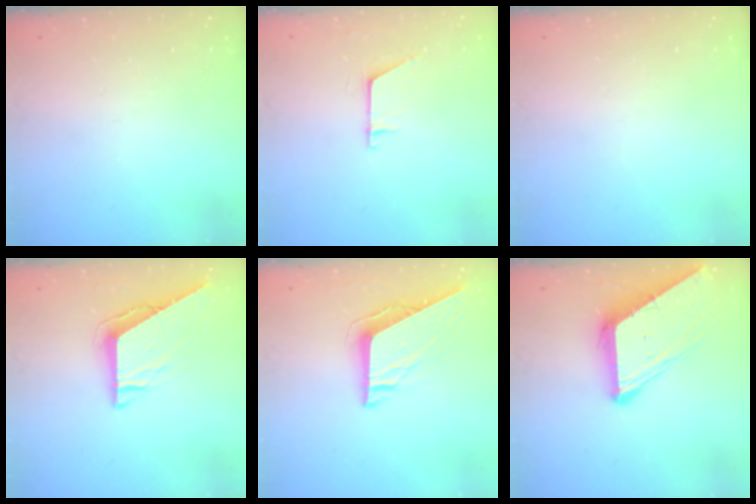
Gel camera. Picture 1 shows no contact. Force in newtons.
{"total": 6.1, "press": 6.1, "slide": 0.5}
{"total": 0.0}
{"total": 7.6, "press": 7.6, "slide": 0.3}
{"total": 8.8, "press": 8.7, "slide": 1.4}
{"total": 10.3, "press": 10.3, "slide": 0.9}